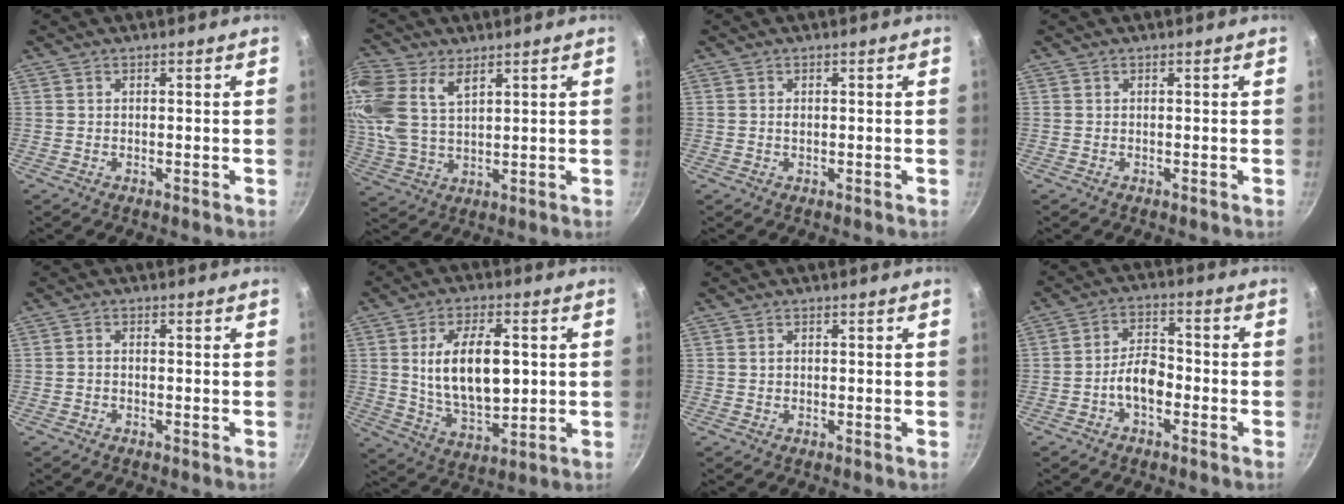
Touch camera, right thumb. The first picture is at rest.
{"total": 15.3, "force": [6.4, 8.9, 10.7], "torque": [-0.262, 0.000, 0.130]}
{"total": 0.6, "force": [0.1, 0.4, 0.5], "torque": [-0.007, 0.000, 0.003]}
{"total": 0.0}
{"total": 1.0, "force": [-0.4, 0.6, 0.6], "torque": [-0.007, 0.003, -0.009]}
{"total": 15.0, "force": [2.0, 7.9, 12.6], "torque": [-0.195, -0.009, 0.045]}
{"total": 0.8, "force": [0.2, 0.6, 0.5], "torque": [-0.006, 0.001, 0.004]}
{"total": 7.2, "force": [-2.4, 4.1, 5.3], "torque": [-0.082, 0.030, -0.050]}